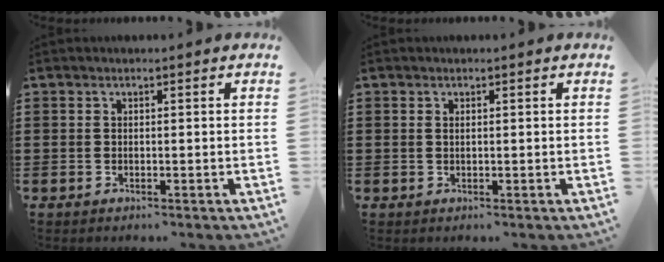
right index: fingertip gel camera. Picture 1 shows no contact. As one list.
[{"total": 0.5, "force": [0.2, 0.3, 0.4], "torque": [-0.010, 0.001, 0.003]}]